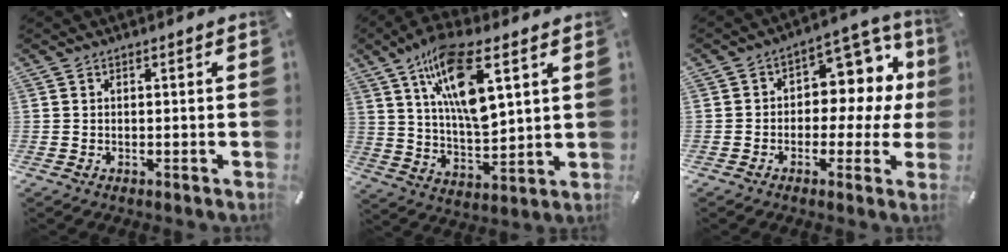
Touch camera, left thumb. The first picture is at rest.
{"total": 16.3, "force": [8.1, 6.4, 12.6], "torque": [-0.244, -0.021, 0.138]}
{"total": 10.5, "force": [1.6, 7.7, 6.9], "torque": [-0.089, -0.016, 0.028]}